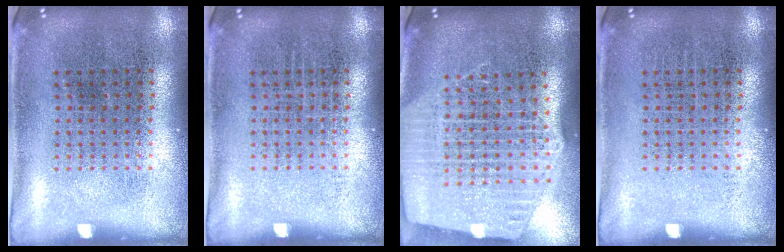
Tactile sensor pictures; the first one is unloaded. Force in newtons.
{"total": 0.0}
{"total": 2.6, "press": 2.2, "slide": 1.4}
{"total": 0.0}